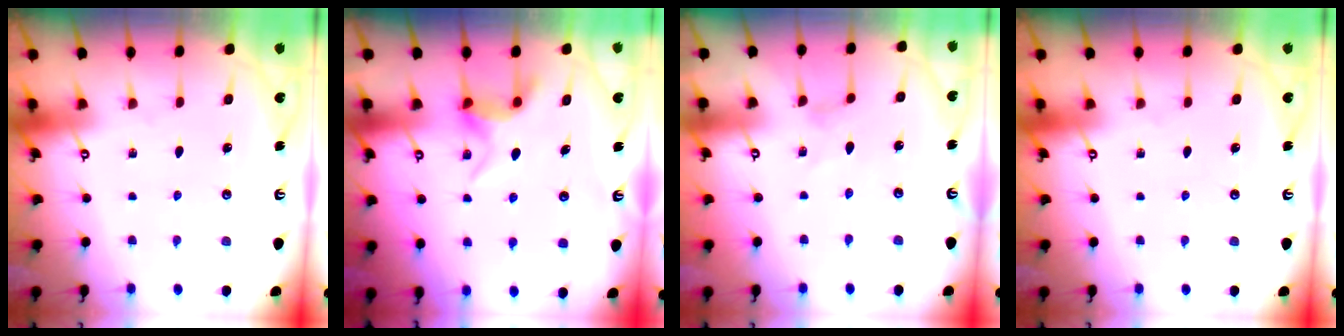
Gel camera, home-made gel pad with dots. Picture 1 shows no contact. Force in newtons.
{"total": 6.4, "press": 6.4, "slide": 0.3}
{"total": 0.0}
{"total": 0.0}